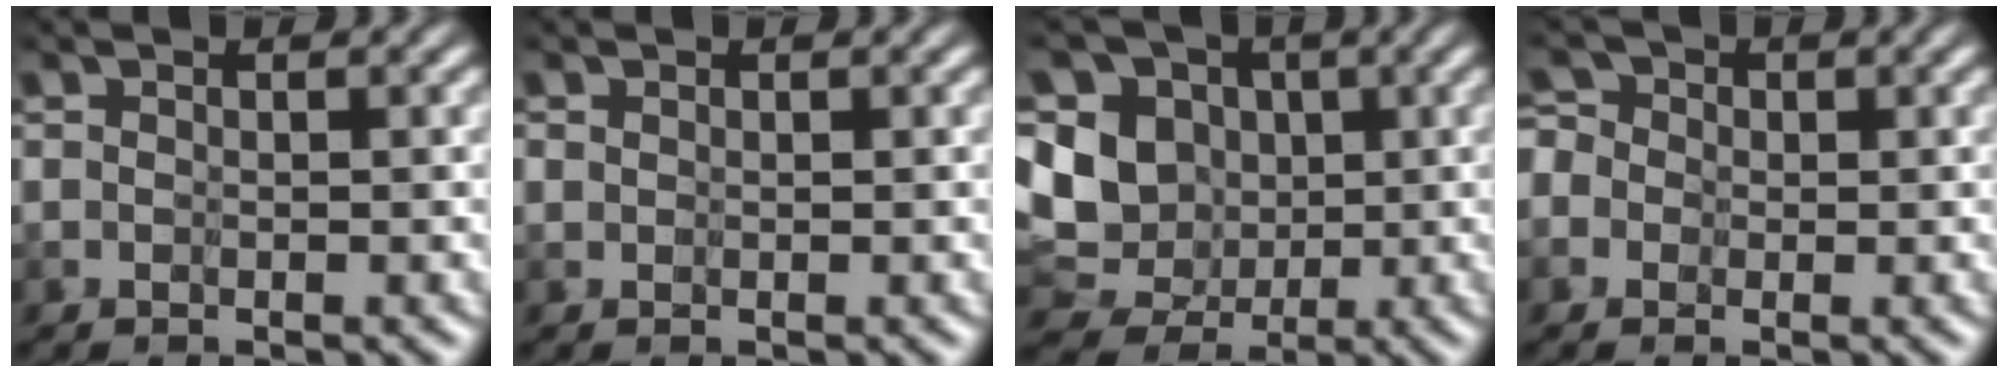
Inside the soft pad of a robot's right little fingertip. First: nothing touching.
{"total": 0.8, "force": [0.5, 0.5, 0.2], "torque": [-0.008, 0.004, -0.002]}
{"total": 7.0, "force": [1.0, 6.3, 2.9], "torque": [-0.080, 0.002, 0.008]}
{"total": 2.4, "force": [-0.3, 2.4, 0.5], "torque": [-0.026, 0.016, -0.034]}